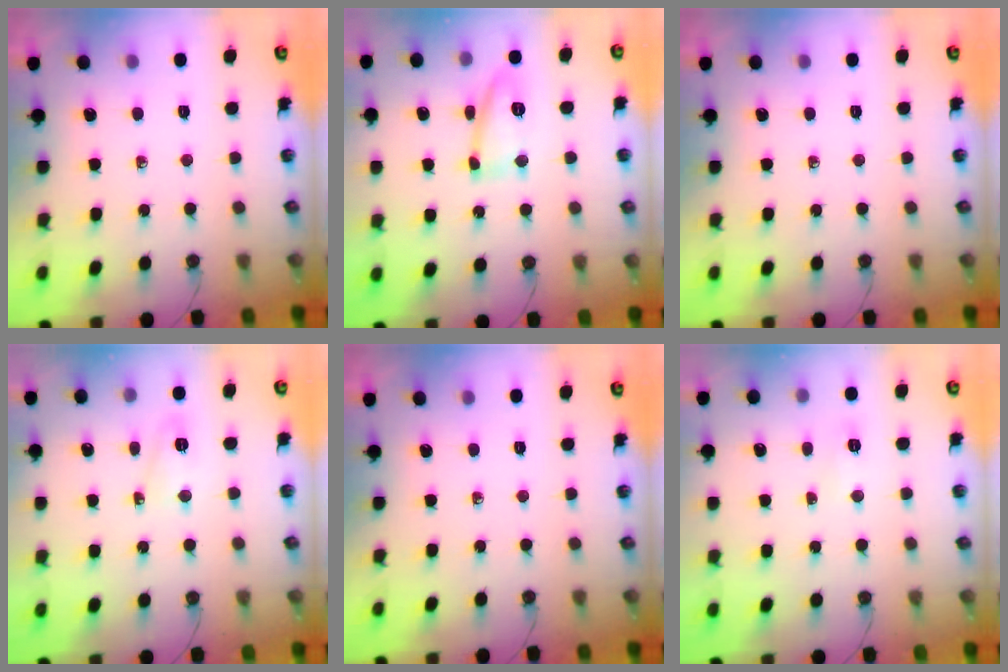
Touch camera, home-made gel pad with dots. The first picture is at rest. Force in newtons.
{"total": 11.3, "press": 11.2, "slide": 0.7}
{"total": 0.0}
{"total": 4.3, "press": 4.3, "slide": 0.7}
{"total": 0.0}
{"total": 5.5, "press": 5.5, "slide": 0.6}